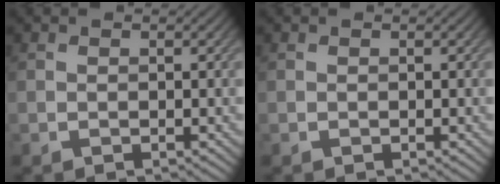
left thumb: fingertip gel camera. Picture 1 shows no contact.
{"total": 0.0}